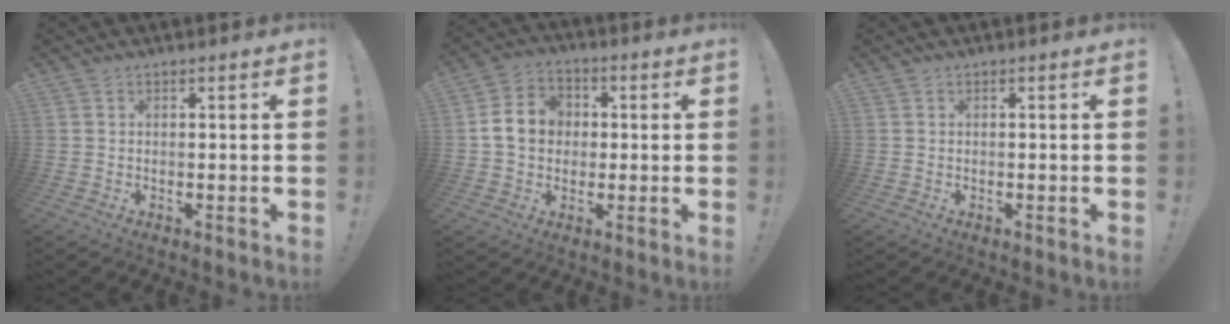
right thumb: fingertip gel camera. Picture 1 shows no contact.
{"total": 10.6, "force": [0.7, 9.1, 5.5], "torque": [-0.095, 0.008, 0.018]}
{"total": 0.0}